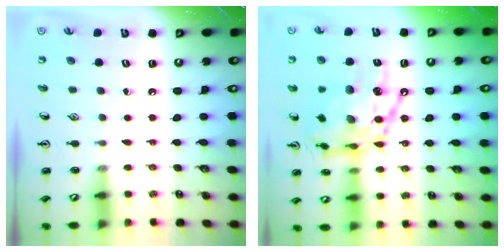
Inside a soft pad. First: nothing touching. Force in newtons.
{"total": 18.8, "press": 18.7, "slide": 1.9}